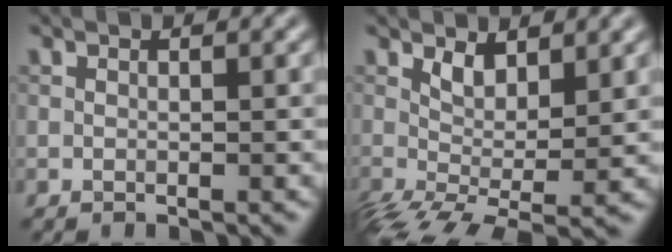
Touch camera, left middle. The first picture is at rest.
{"total": 4.0, "force": [0.1, 1.8, 3.6], "torque": [-0.069, -0.008, 0.006]}